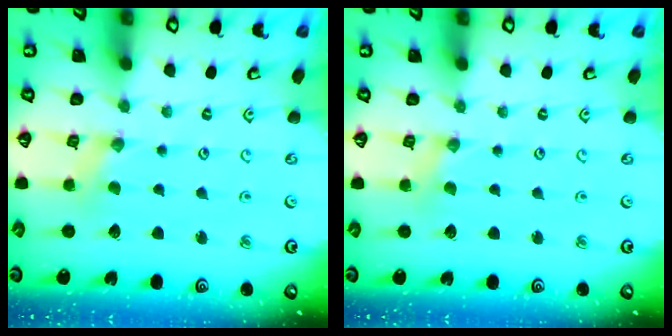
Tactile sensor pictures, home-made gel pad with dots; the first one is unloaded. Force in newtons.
{"total": 0.0}